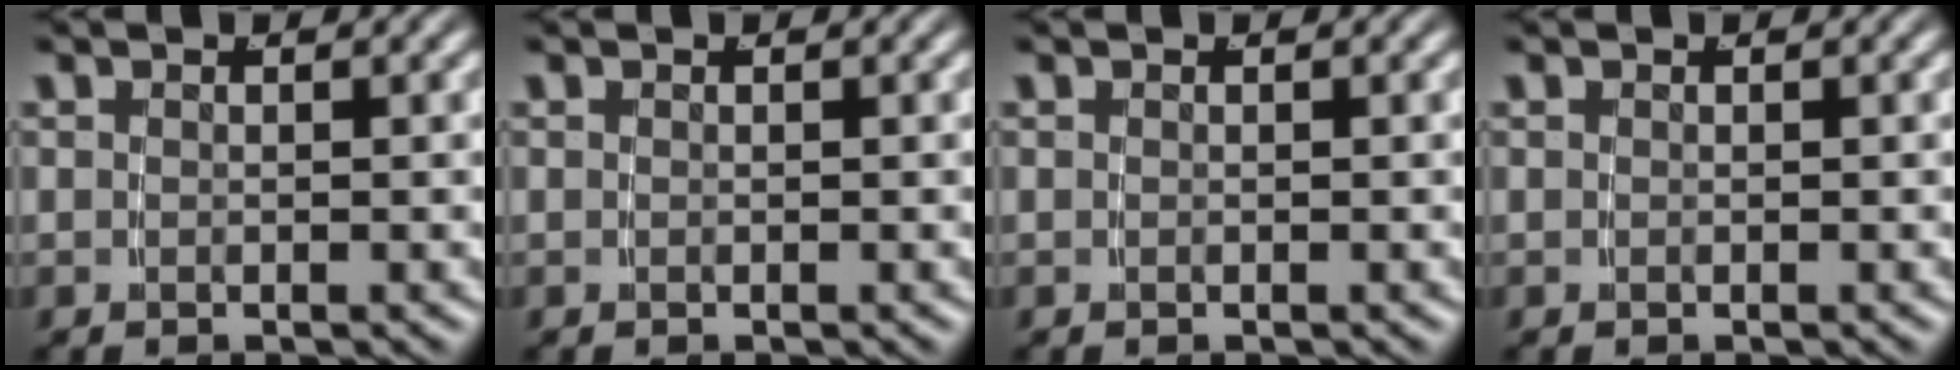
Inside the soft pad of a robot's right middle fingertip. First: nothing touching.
{"total": 0.0}
{"total": 0.0}
{"total": 0.0}